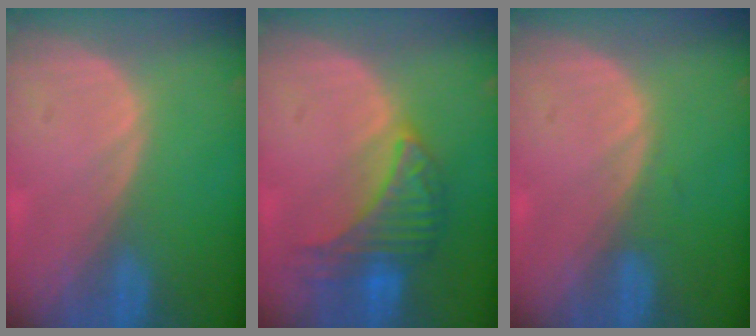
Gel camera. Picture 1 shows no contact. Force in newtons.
{"total": 7.2, "press": 7.2, "slide": 0.2}
{"total": 0.6, "press": 0.6, "slide": 0.2}